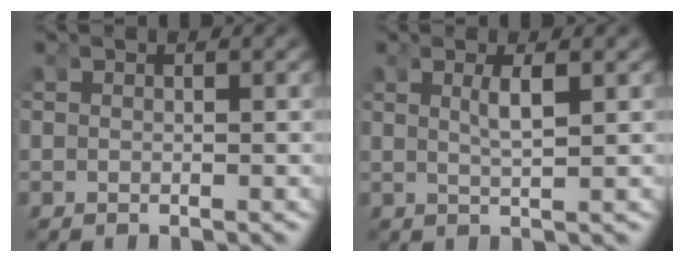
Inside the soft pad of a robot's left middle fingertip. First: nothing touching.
{"total": 2.1, "force": [0.7, -0.6, 1.9], "torque": [-0.034, -0.007, 0.021]}